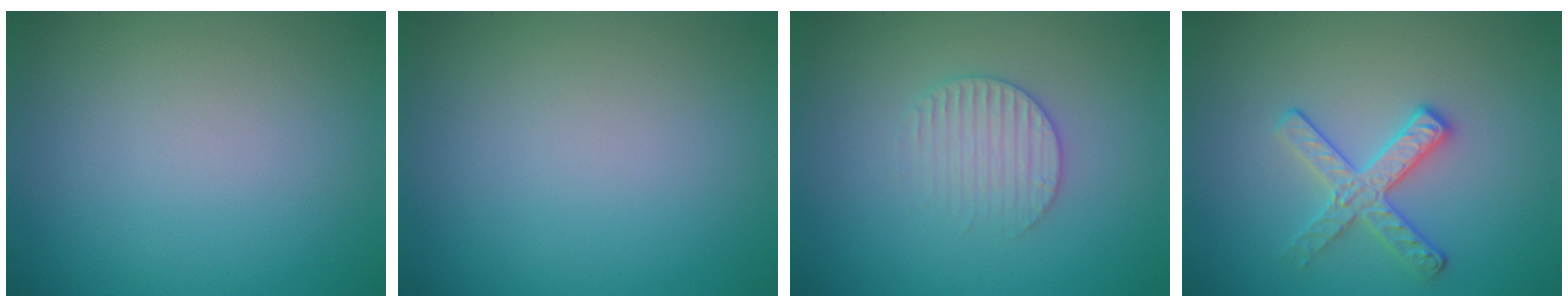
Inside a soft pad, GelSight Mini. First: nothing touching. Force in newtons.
{"total": 0.0}
{"total": 2.5, "press": 2.5, "slide": 0.4}
{"total": 2.8, "press": 2.7, "slide": 0.5}